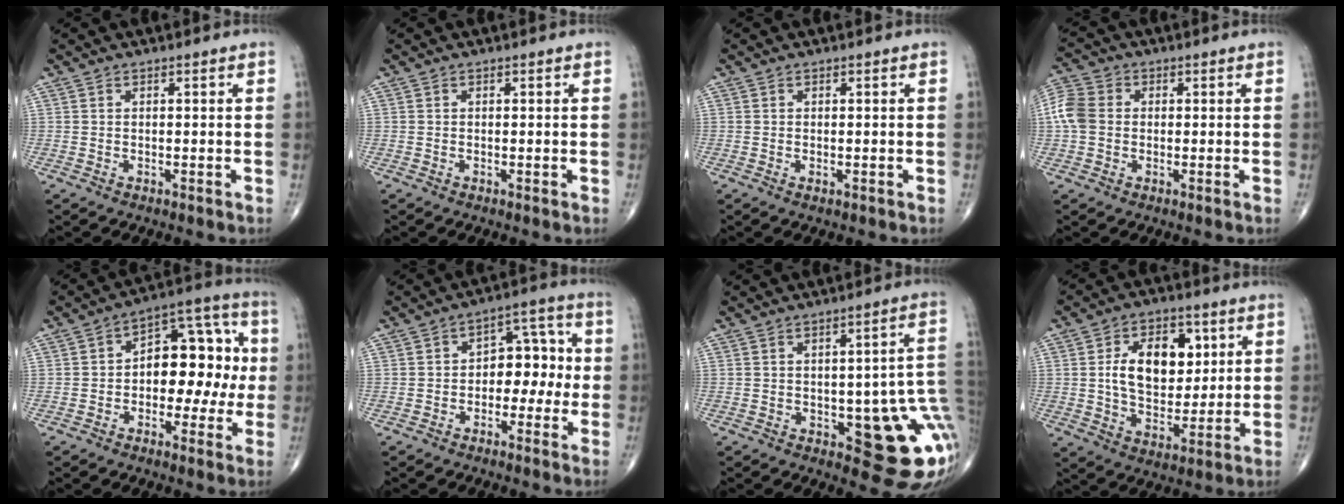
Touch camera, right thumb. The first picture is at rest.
{"total": 0.0}
{"total": 0.6, "force": [-0.2, 0.2, 0.5], "torque": [-0.008, -0.003, -0.004]}
{"total": 7.2, "force": [0.1, 5.8, 4.4], "torque": [-0.098, 0.019, -0.007]}
{"total": 14.7, "force": [-0.2, 8.9, 11.7], "torque": [-0.114, 0.051, -0.010]}
{"total": 8.7, "force": [-1.0, 5.8, 6.5], "torque": [-0.049, 0.037, -0.026]}
{"total": 15.6, "force": [-2.8, 5.8, 14.2], "torque": [-0.134, 0.010, -0.018]}
{"total": 14.0, "force": [3.0, 9.0, 10.3], "torque": [-0.122, -0.009, 0.053]}